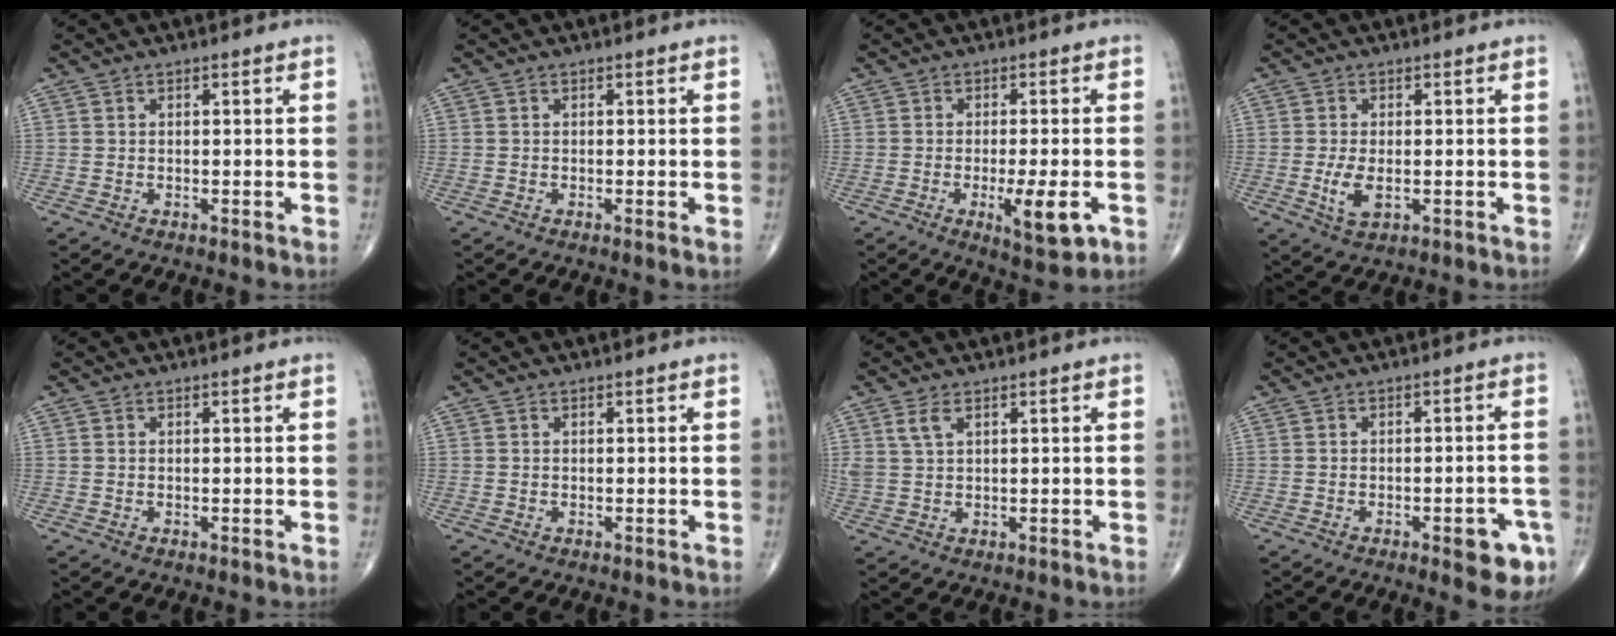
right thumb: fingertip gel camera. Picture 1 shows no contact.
{"total": 0.6, "force": [-0.1, 0.0, 0.6], "torque": [-0.015, -0.003, -0.003]}
{"total": 7.9, "force": [-2.6, 1.9, 7.2], "torque": [-0.112, -0.010, -0.035]}
{"total": 4.2, "force": [-0.7, 2.1, 3.6], "torque": [-0.073, -0.008, -0.009]}
{"total": 0.0}
{"total": 0.0}
{"total": 3.1, "force": [1.6, 1.5, 2.2], "torque": [-0.051, 0.001, 0.040]}
{"total": 7.1, "force": [-3.3, 2.5, 5.8], "torque": [-0.049, 0.015, -0.036]}